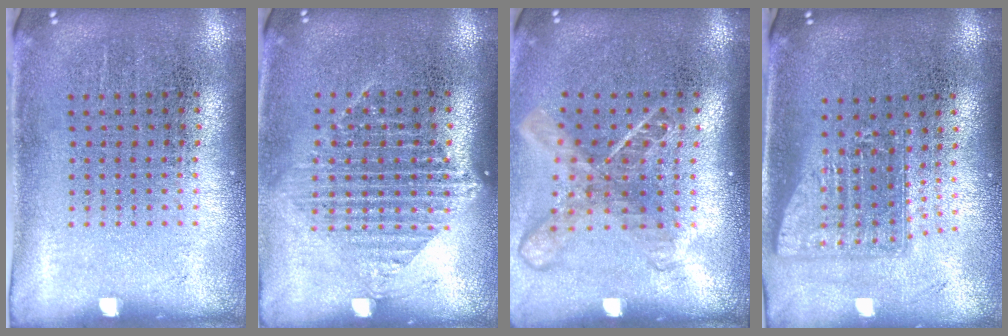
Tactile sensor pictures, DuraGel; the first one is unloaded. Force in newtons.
{"total": 1.4, "press": 1.2, "slide": 0.7}
{"total": 1.8, "press": 1.4, "slide": 1.1}
{"total": 1.6, "press": 1.2, "slide": 1.0}